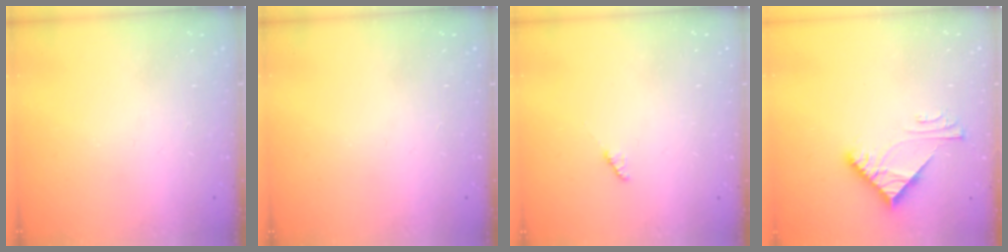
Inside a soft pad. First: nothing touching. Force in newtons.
{"total": 0.0}
{"total": 2.2, "press": 2.2, "slide": 0.3}
{"total": 6.6, "press": 6.6, "slide": 0.5}